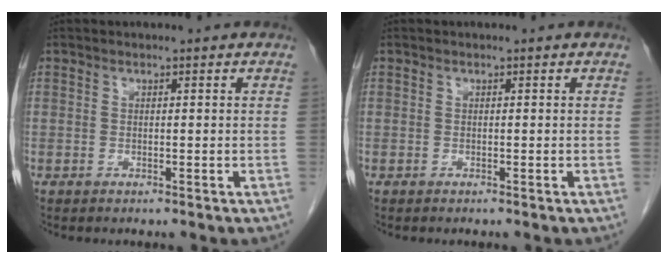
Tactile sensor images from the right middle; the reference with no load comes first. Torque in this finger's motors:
{"motor_torque": [-0.45, 0.07, 0.00, -0.01]}